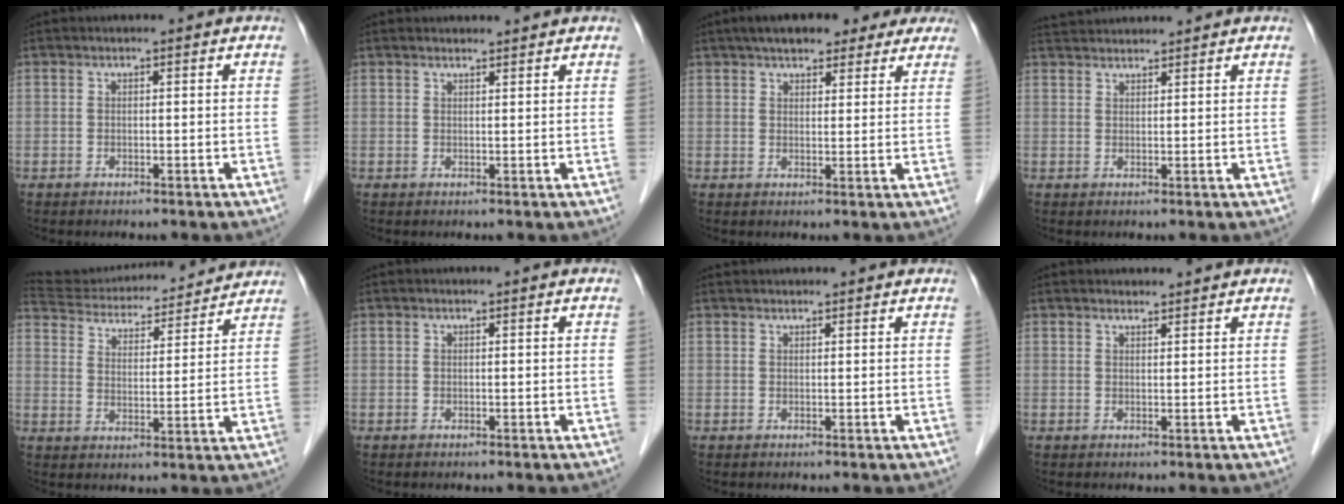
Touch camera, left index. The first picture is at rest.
{"total": 1.9, "force": [1.8, 0.1, 0.2], "torque": [-0.009, 0.009, 0.029]}
{"total": 11.6, "force": [9.3, 4.2, 5.5], "torque": [-0.060, 0.036, 0.120]}
{"total": 5.1, "force": [5.0, 0.4, 1.1], "torque": [-0.021, 0.039, 0.085]}
{"total": 20.0, "force": [18.9, 3.8, 5.2], "torque": [-0.092, 0.019, 0.270]}
{"total": 0.0}
{"total": 4.0, "force": [3.9, 0.4, 1.0], "torque": [-0.012, 0.032, 0.048]}
{"total": 2.1, "force": [2.1, 0.2, 0.2], "torque": [-0.010, 0.010, 0.032]}